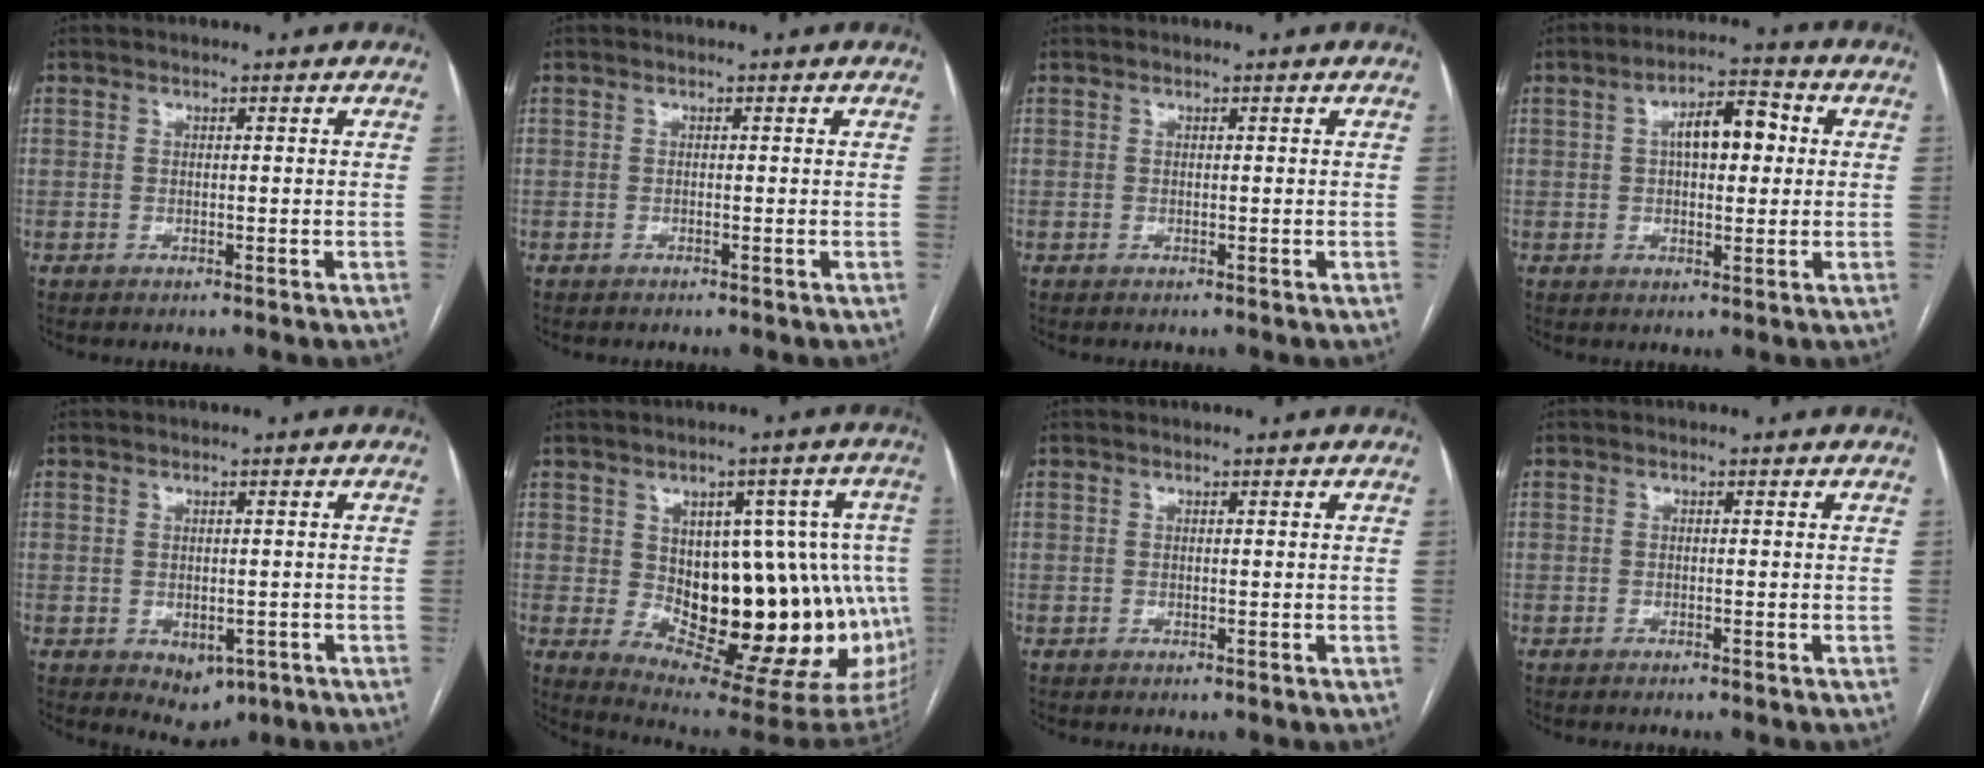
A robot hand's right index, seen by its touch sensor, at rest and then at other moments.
{"total": 0.0}
{"total": 0.0}
{"total": 7.4, "force": [1.3, 3.0, 6.7], "torque": [-0.110, 0.024, 0.018]}
{"total": 4.0, "force": [-1.5, 2.7, 2.5], "torque": [-0.028, -0.002, -0.004]}
{"total": 21.6, "force": [-1.7, 9.8, 19.2], "torque": [-0.168, 0.029, 0.005]}
{"total": 0.0}
{"total": 0.8, "force": [-0.6, -0.3, 0.4], "torque": [-0.004, 0.002, -0.012]}